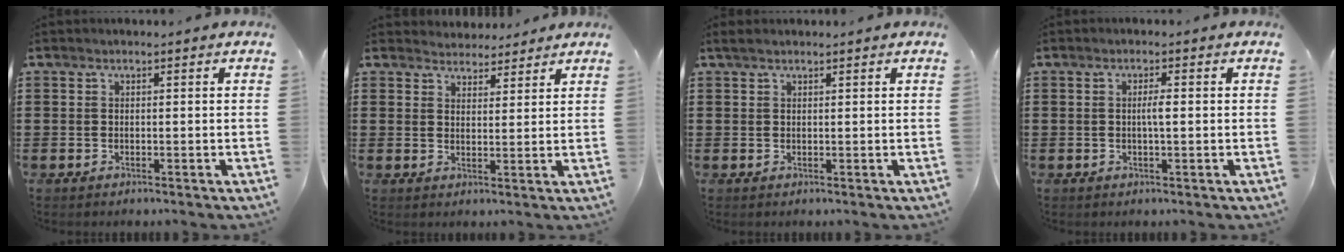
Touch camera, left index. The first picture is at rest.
{"total": 3.1, "force": [2.8, 1.1, -0.5], "torque": [-0.002, -0.005, 0.054]}
{"total": 0.9, "force": [0.7, 0.4, 0.5], "torque": [-0.010, 0.002, 0.013]}
{"total": 1.8, "force": [-0.1, 0.3, 1.8], "torque": [-0.035, -0.002, -0.003]}